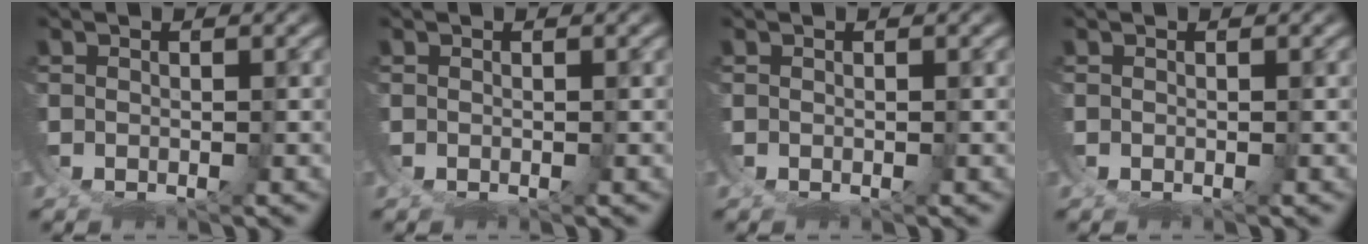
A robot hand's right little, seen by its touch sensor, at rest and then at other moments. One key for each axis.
{"total": 0.0}
{"total": 0.0}
{"total": 0.0}